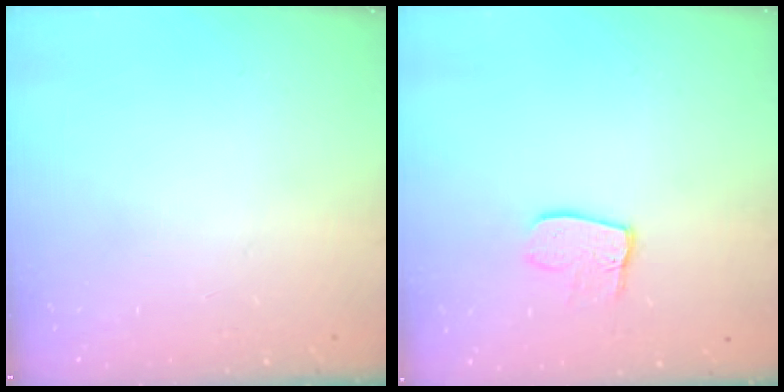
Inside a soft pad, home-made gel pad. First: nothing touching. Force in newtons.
{"total": 8.5, "press": 8.5, "slide": 0.7}